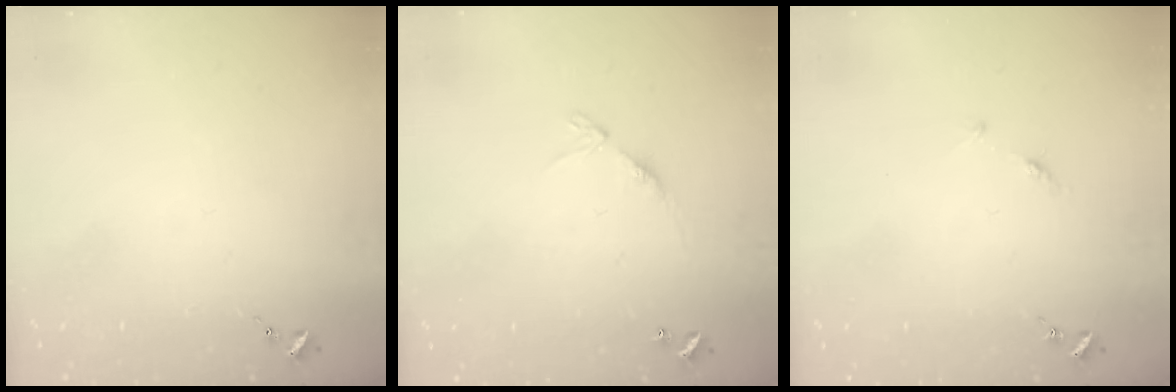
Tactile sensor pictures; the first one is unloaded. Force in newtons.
{"total": 8.4, "press": 8.4, "slide": 0.6}
{"total": 3.9, "press": 3.8, "slide": 0.5}